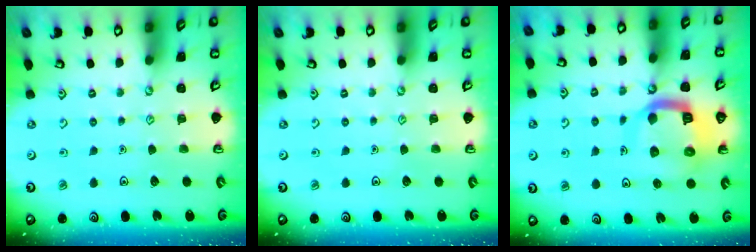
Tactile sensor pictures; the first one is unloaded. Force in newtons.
{"total": 0.0}
{"total": 12.4, "press": 12.3, "slide": 1.6}